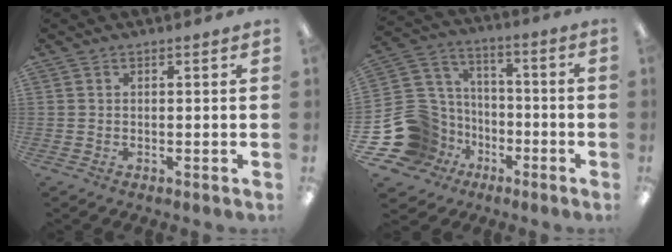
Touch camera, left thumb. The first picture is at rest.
{"total": 18.9, "force": [-6.8, 16.7, 5.7], "torque": [-0.125, 0.035, -0.076]}